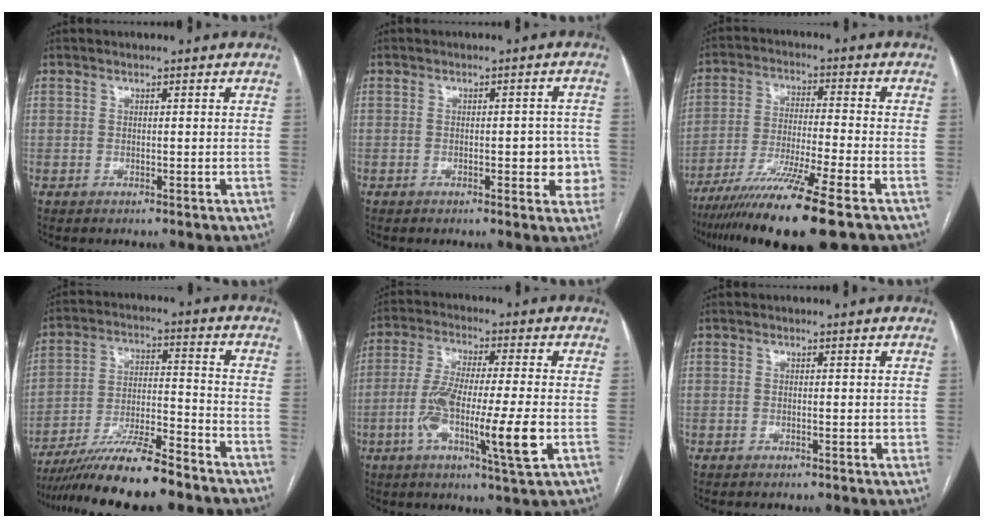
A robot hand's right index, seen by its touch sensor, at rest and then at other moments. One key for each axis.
{"total": 4.9, "fx": -1.3, "fy": 1.8, "fz": 4.3, "tx": -0.042, "ty": 0.013, "tz": -0.015}
{"total": 14.7, "fx": -10.2, "fy": -0.9, "fz": 10.6, "tx": -0.196, "ty": -0.046, "tz": -0.175}
{"total": 14.1, "fx": -11.7, "fy": 1.1, "fz": 7.7, "tx": -0.135, "ty": -0.009, "tz": -0.202}
{"total": 13.2, "fx": -3.4, "fy": 0.7, "fz": 12.8, "tx": -0.236, "ty": -0.011, "tz": -0.065}
{"total": 0.8, "fx": -0.1, "fy": 0.3, "fz": 0.7, "tx": -0.010, "ty": 0.001, "tz": -0.003}